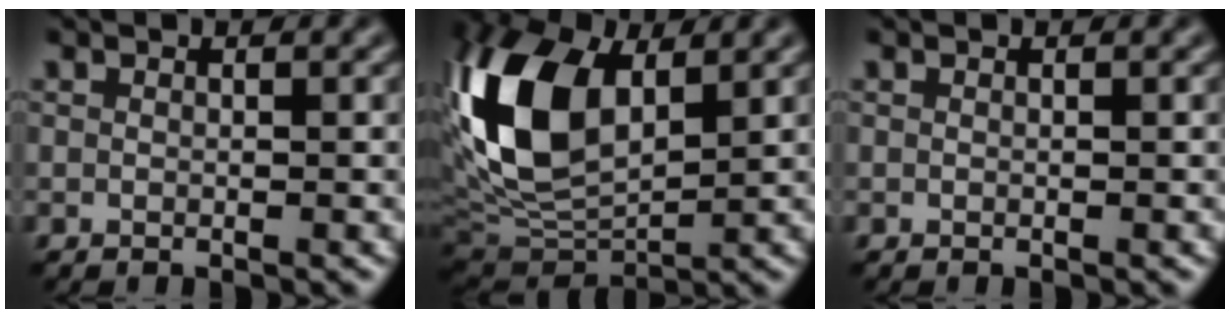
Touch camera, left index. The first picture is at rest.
{"total": 11.6, "force": [2.9, 6.9, 9.0], "torque": [-0.209, 0.013, 0.051]}
{"total": 0.0}